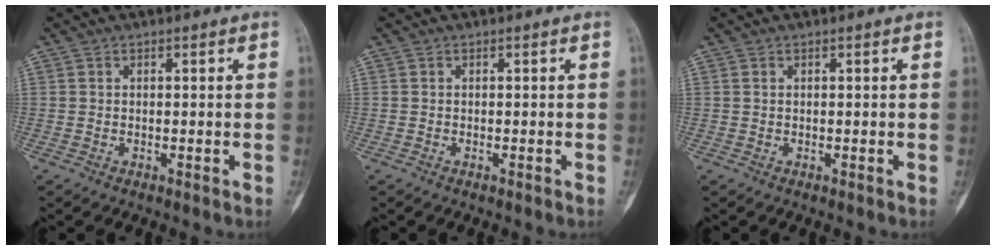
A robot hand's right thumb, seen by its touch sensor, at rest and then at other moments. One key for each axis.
{"total": 0.0}
{"total": 0.0}